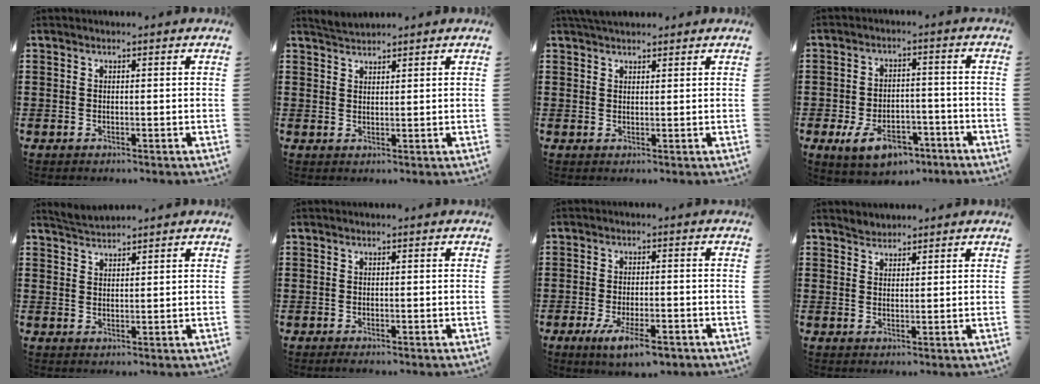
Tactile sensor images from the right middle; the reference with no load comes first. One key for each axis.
{"total": 2.0, "fx": 2.0, "fy": 0.1, "fz": 0.1, "tx": -0.007, "ty": 0.004, "tz": 0.040}
{"total": 2.0, "fx": 1.9, "fy": 0.6, "fz": 0.3, "tx": -0.011, "ty": 0.005, "tz": 0.037}
{"total": 6.9, "fx": -4.5, "fy": 3.2, "fz": 4.2, "tx": -0.083, "ty": 0.010, "tz": -0.083}
{"total": 2.5, "fx": 2.5, "fy": 0.0, "fz": 0.1, "tx": -0.009, "ty": 0.000, "tz": 0.048}
{"total": 0.5, "fx": -0.4, "fy": 0.1, "fz": 0.3, "tx": -0.007, "ty": -0.004, "tz": -0.006}
{"total": 5.7, "fx": -3.3, "fy": 1.6, "fz": 4.3, "tx": -0.087, "ty": -0.005, "tz": -0.060}
{"total": 1.6, "fx": 1.4, "fy": 0.4, "fz": -0.4, "tx": 0.003, "ty": 0.002, "tz": 0.029}